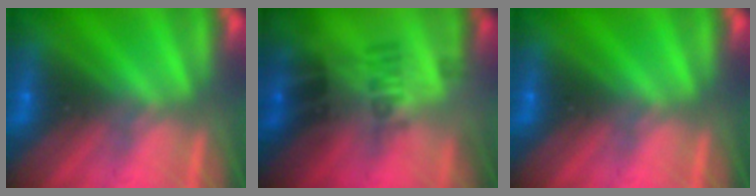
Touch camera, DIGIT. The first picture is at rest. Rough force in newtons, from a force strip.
{"total": 2.3}
{"total": 0.0}